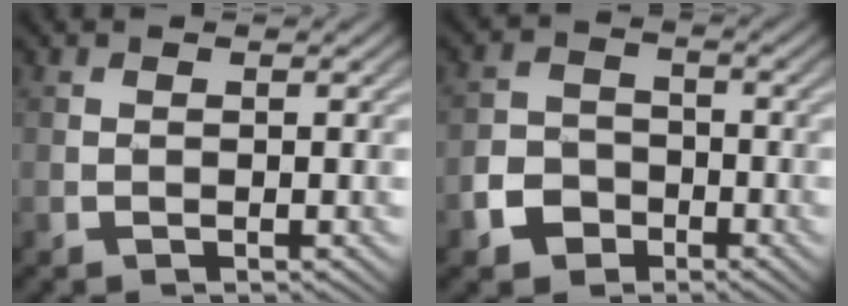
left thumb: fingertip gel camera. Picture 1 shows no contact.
{"total": 4.4, "force": [-2.5, 3.4, 1.5], "torque": [-0.032, -0.004, -0.053]}